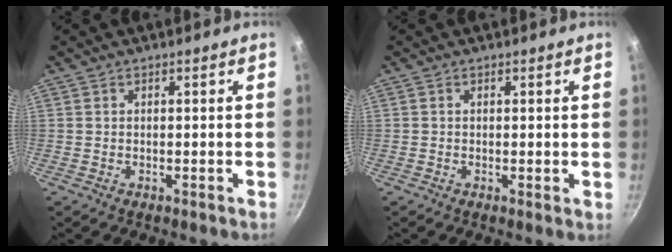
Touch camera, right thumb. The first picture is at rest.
{"total": 0.8, "force": [0.2, 0.3, 0.8], "torque": [-0.011, -0.001, 0.000]}